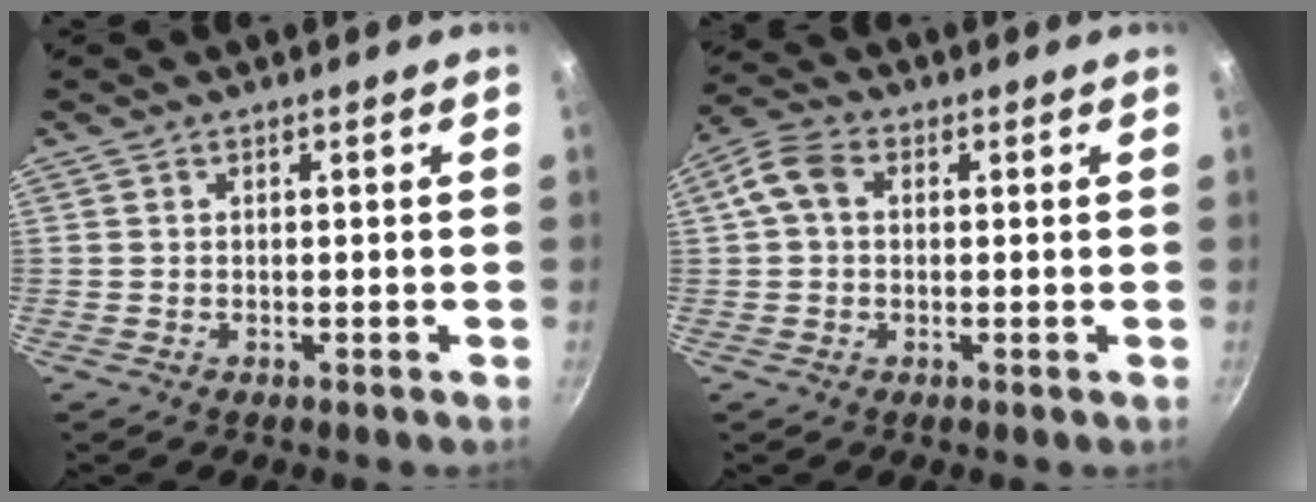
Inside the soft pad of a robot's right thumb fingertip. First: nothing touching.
{"total": 5.8, "force": [0.9, 4.3, 3.8], "torque": [-0.075, 0.014, 0.003]}